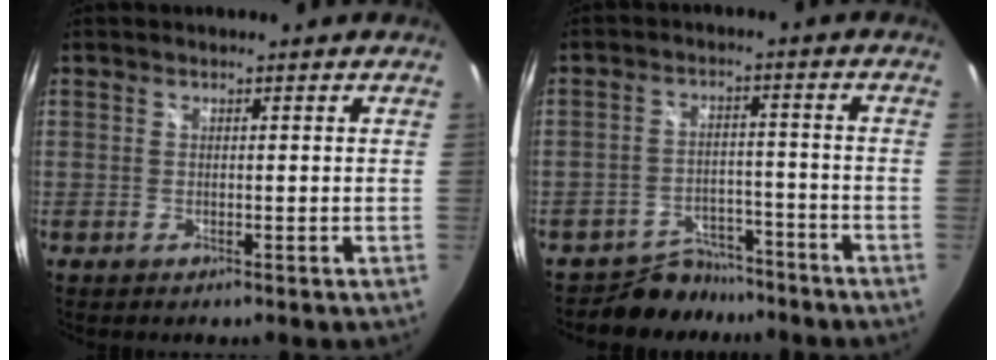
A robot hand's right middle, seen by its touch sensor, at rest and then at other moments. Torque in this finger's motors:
{"motor_torque": [-0.27, -0.38, 0.00, -0.01]}